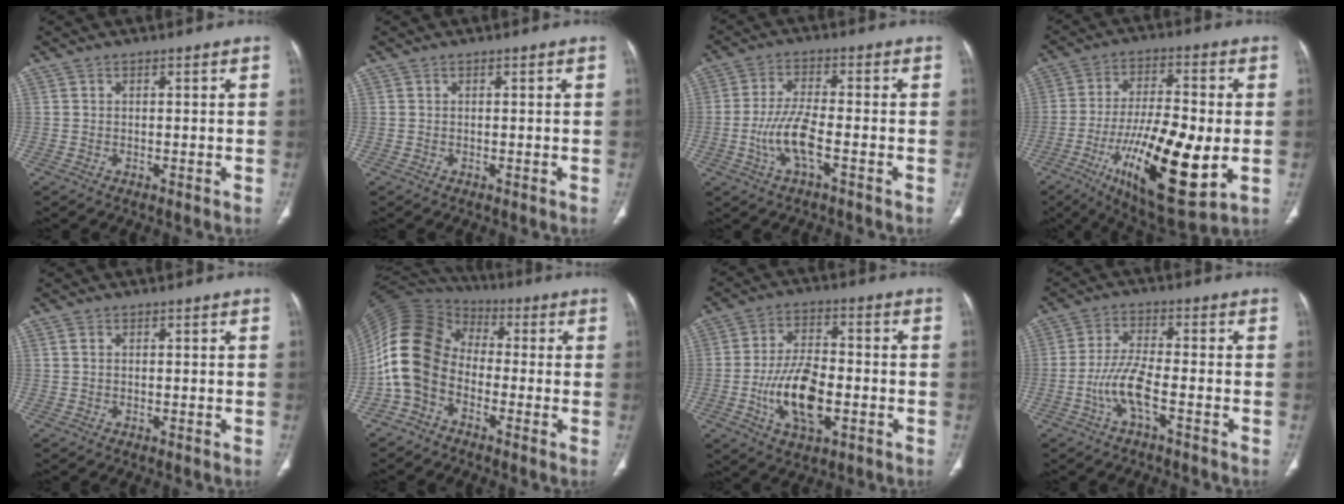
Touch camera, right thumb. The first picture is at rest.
{"total": 0.0}
{"total": 7.5, "force": [-2.5, 2.1, 6.8], "torque": [-0.149, 0.014, -0.048]}
{"total": 22.6, "force": [-5.7, 7.1, 20.6], "torque": [-0.378, -0.008, -0.082]}
{"total": 0.8, "force": [0.2, 0.6, 0.6], "torque": [-0.016, 0.002, 0.006]}
{"total": 12.8, "force": [-3.2, 9.5, 8.0], "torque": [-0.166, 0.050, -0.081]}
{"total": 13.3, "force": [-3.4, 6.7, 11.0], "torque": [-0.191, 0.015, -0.057]}
{"total": 6.9, "force": [-2.7, 1.5, 6.1], "torque": [-0.141, 0.018, -0.056]}